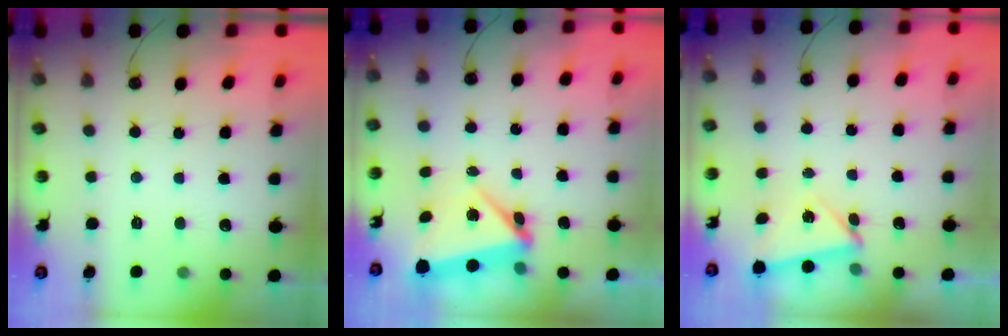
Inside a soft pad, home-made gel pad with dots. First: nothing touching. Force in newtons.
{"total": 6.1, "press": 6.0, "slide": 0.9}
{"total": 3.9, "press": 3.9, "slide": 0.5}